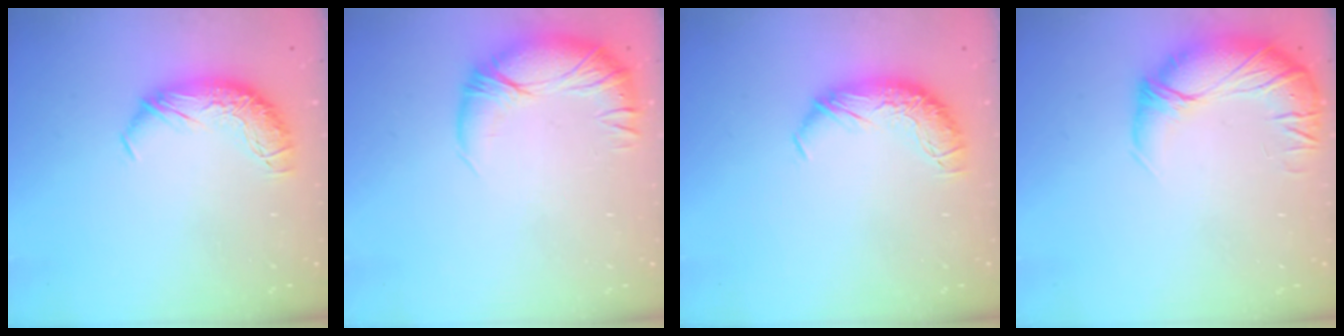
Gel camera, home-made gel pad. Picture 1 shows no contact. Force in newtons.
{"total": 3.5, "press": 0.1, "slide": 3.5}
{"total": 0.0}
{"total": 2.5, "press": 0.4, "slide": 2.5}